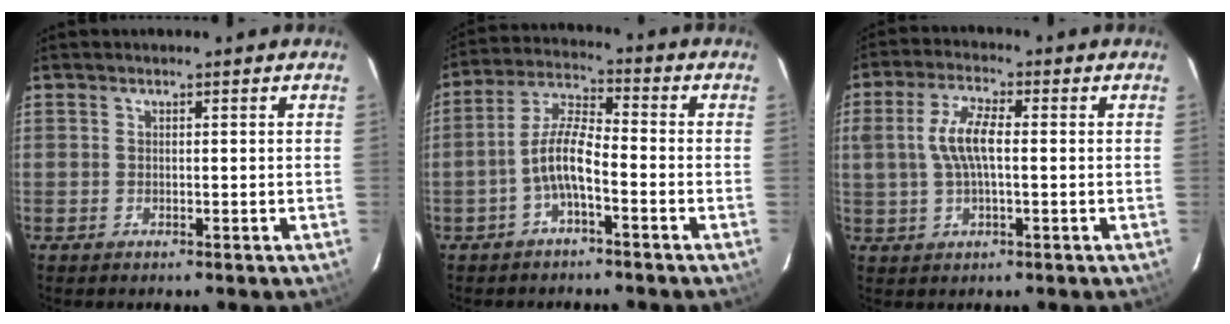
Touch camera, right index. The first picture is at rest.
{"total": 7.0, "force": [-3.0, 1.9, 6.1], "torque": [-0.132, 0.016, -0.058]}
{"total": 7.2, "force": [0.2, 2.8, 6.7], "torque": [-0.131, 0.010, 0.007]}